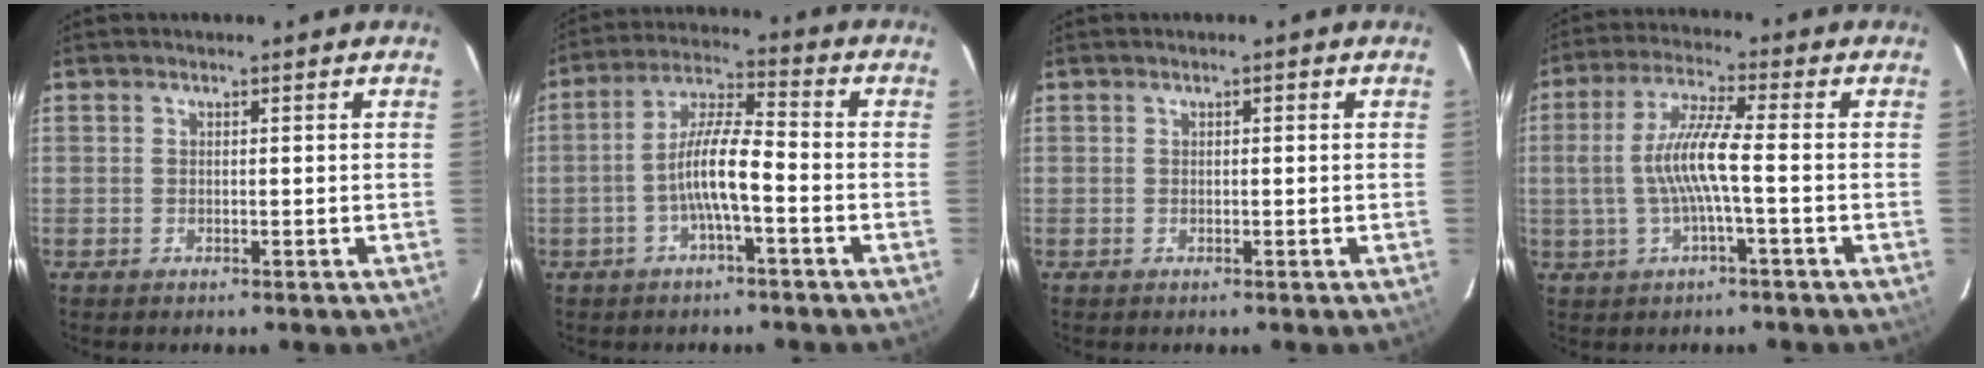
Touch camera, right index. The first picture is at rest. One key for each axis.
{"total": 8.1, "fx": -2.9, "fy": 1.3, "fz": 7.5, "tx": -0.156, "ty": 0.011, "tz": -0.054}
{"total": 0.5, "fx": 0.1, "fy": 0.3, "fz": 0.4, "tx": -0.004, "ty": 0.005, "tz": -0.001}
{"total": 8.8, "fx": -1.3, "fy": 0.6, "fz": 8.7, "tx": -0.182, "ty": 0.005, "tz": -0.020}